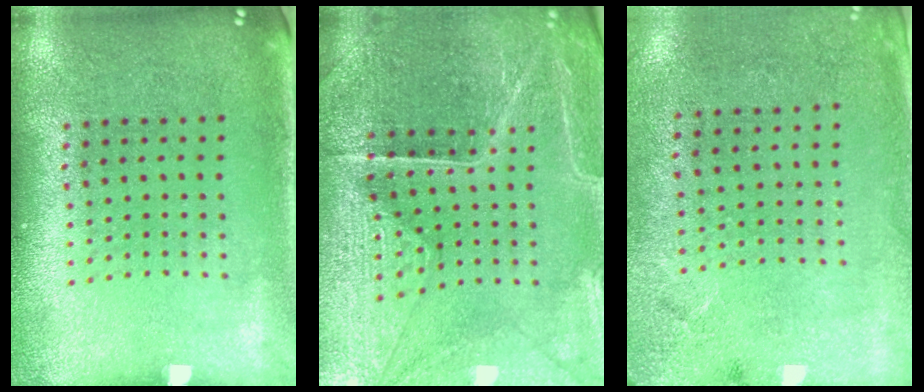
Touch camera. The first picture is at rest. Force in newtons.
{"total": 3.5, "press": 3.5, "slide": 0.4}
{"total": 2.7, "press": 2.2, "slide": 1.6}